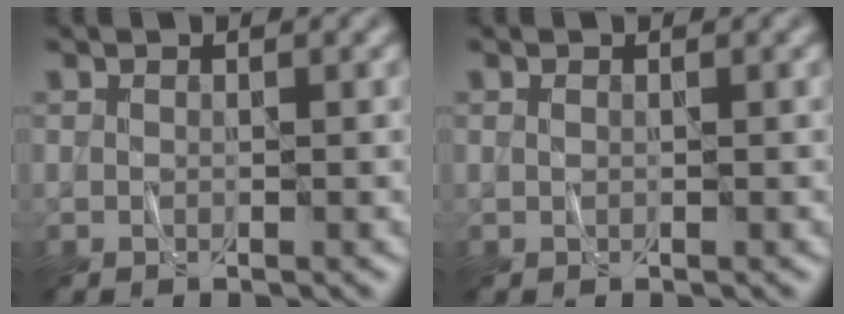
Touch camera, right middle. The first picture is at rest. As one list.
[{"total": 0.0}]